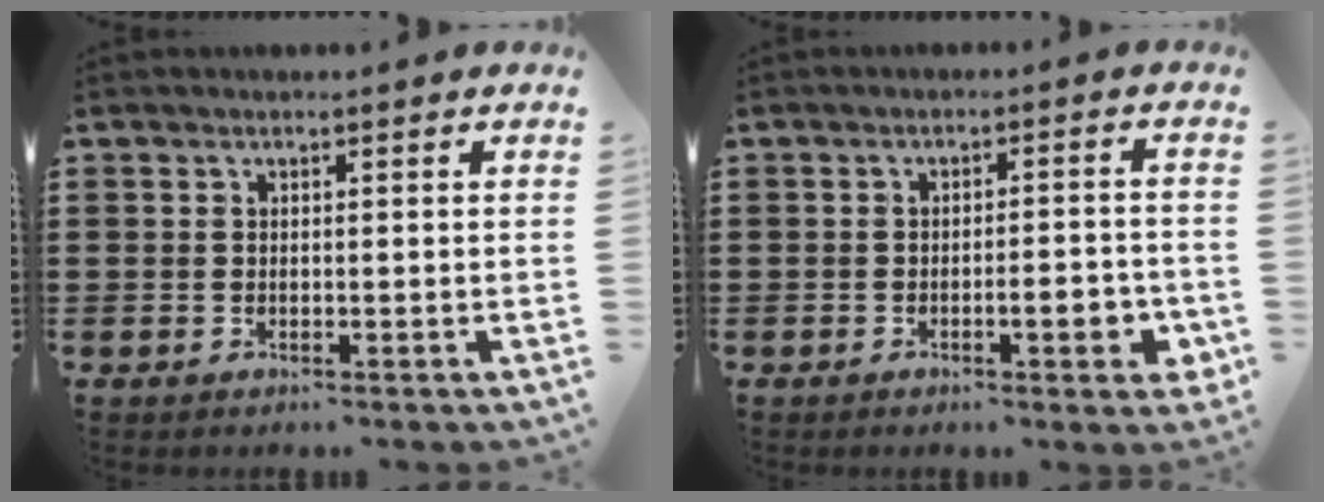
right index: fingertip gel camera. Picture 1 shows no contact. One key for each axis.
{"total": 4.1, "fx": -1.6, "fy": 0.9, "fz": 3.6, "tx": -0.050, "ty": -0.002, "tz": -0.029}